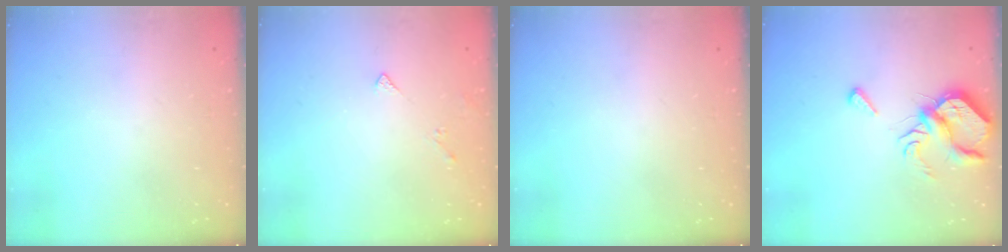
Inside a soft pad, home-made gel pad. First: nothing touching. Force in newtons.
{"total": 2.8, "press": 2.8, "slide": 0.5}
{"total": 0.0}
{"total": 7.7, "press": 7.6, "slide": 0.3}